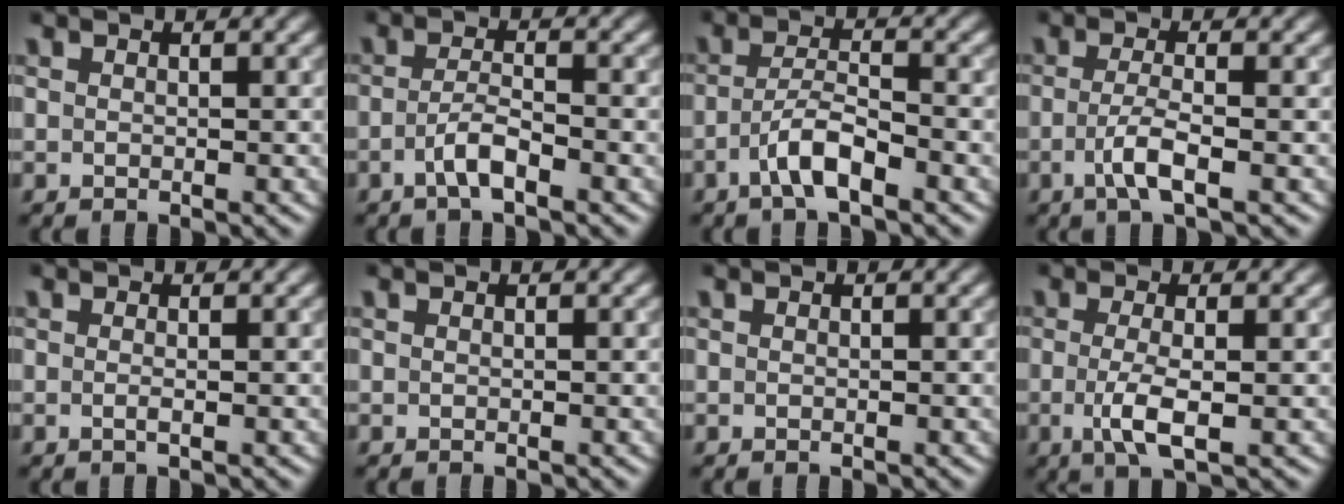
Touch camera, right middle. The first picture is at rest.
{"total": 2.4, "force": [-1.2, 0.5, 2.0], "torque": [-0.040, 0.007, -0.029]}
{"total": 3.4, "force": [-2.0, 0.7, 2.7], "torque": [-0.055, 0.011, -0.043]}
{"total": 2.9, "force": [-0.9, 0.6, 2.7], "torque": [-0.053, -0.001, -0.022]}
{"total": 0.8, "force": [-0.1, 0.2, 0.8], "torque": [-0.014, -0.002, -0.004]}
{"total": 0.0}
{"total": 0.0}
{"total": 3.4, "force": [-0.6, 0.9, 3.2], "torque": [-0.068, -0.009, -0.011]}